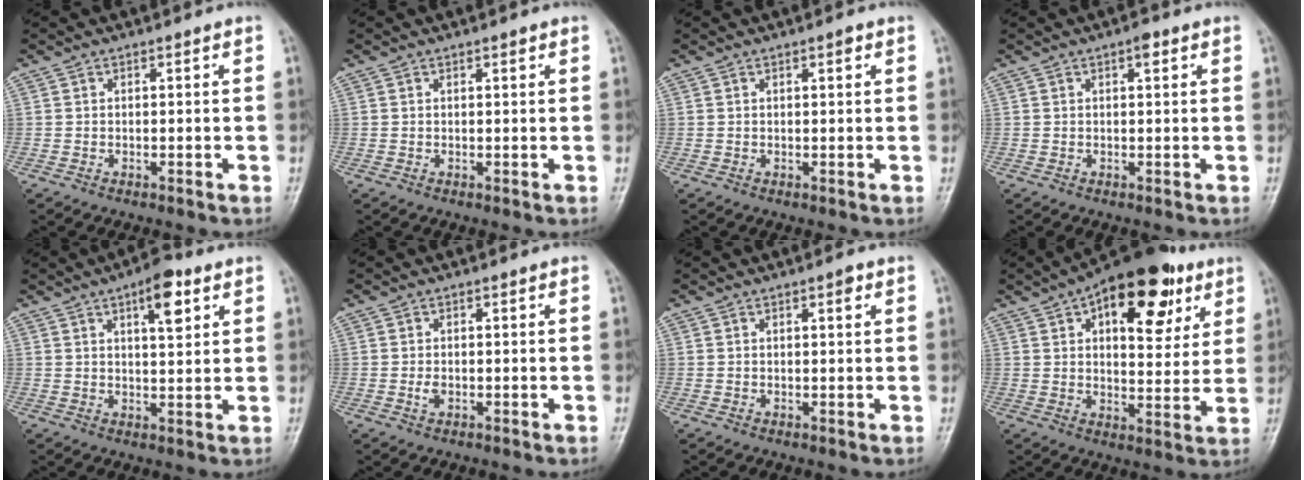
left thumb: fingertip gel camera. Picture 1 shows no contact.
{"total": 1.0, "force": [0.6, 0.3, 0.7], "torque": [-0.009, 0.000, 0.008]}
{"total": 1.4, "force": [0.7, 0.5, 1.1], "torque": [-0.013, 0.000, 0.008]}
{"total": 2.0, "force": [1.0, 0.8, 1.6], "torque": [-0.021, 0.000, 0.010]}
{"total": 7.7, "force": [3.7, 2.9, 6.1], "torque": [-0.072, -0.013, 0.049]}
{"total": 1.6, "force": [-0.3, 1.1, 1.1], "torque": [-0.019, -0.002, -0.006]}
{"total": 1.9, "force": [0.9, 0.6, 1.5], "torque": [-0.019, -0.001, 0.011]}
{"total": 20.2, "force": [9.5, 9.9, 14.8], "torque": [-0.168, -0.019, 0.136]}